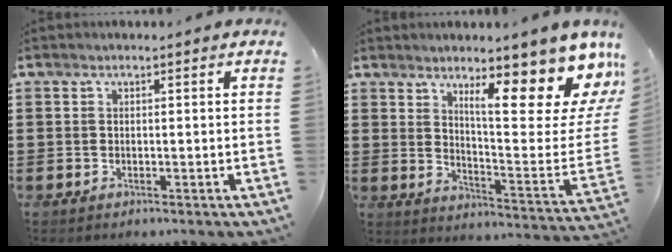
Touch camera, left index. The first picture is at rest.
{"total": 14.1, "force": [9.0, 2.9, 10.4], "torque": [-0.165, -0.072, 0.144]}